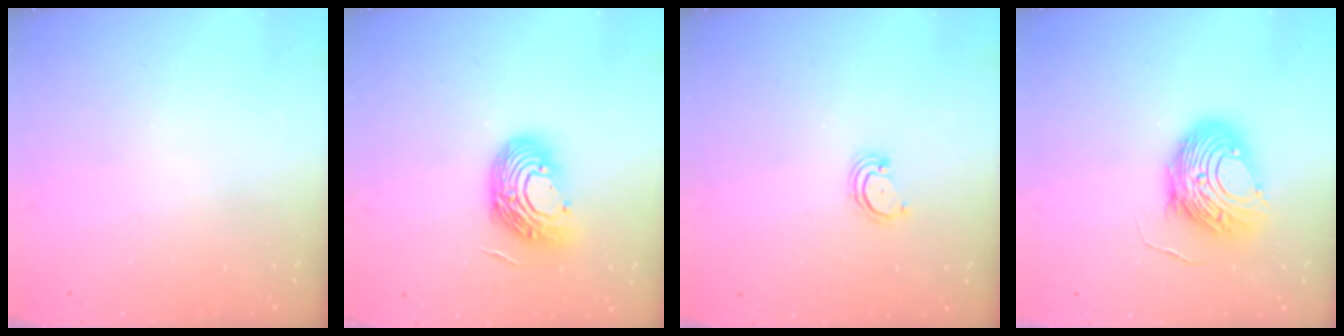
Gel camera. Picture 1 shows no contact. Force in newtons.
{"total": 13.3, "press": 13.1, "slide": 2.1}
{"total": 2.5, "press": 2.5, "slide": 0.3}
{"total": 11.8, "press": 11.7, "slide": 1.0}